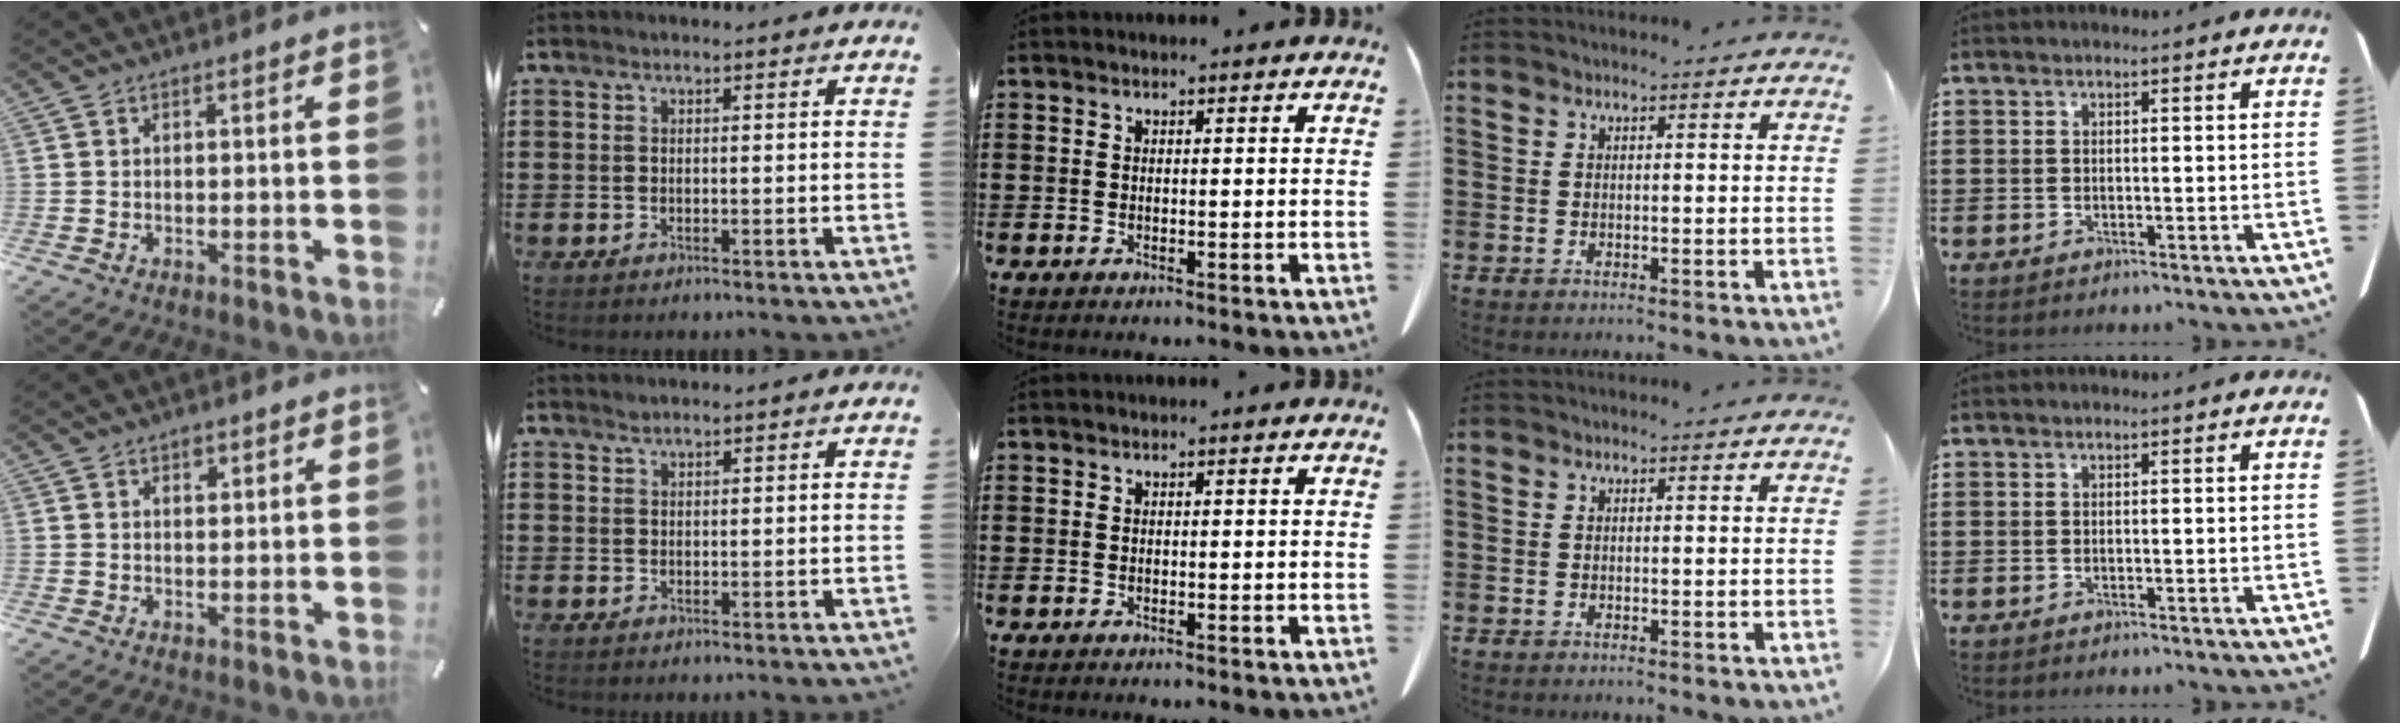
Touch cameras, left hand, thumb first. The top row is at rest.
{"thumb": {"total": 1.5, "force": [0.7, 1.1, 0.7], "torque": [-0.007, -0.001, 0.012]}, "index": {"total": 0.9, "force": [0.9, 0.2, 0.1], "torque": [-0.005, -0.001, 0.017]}}